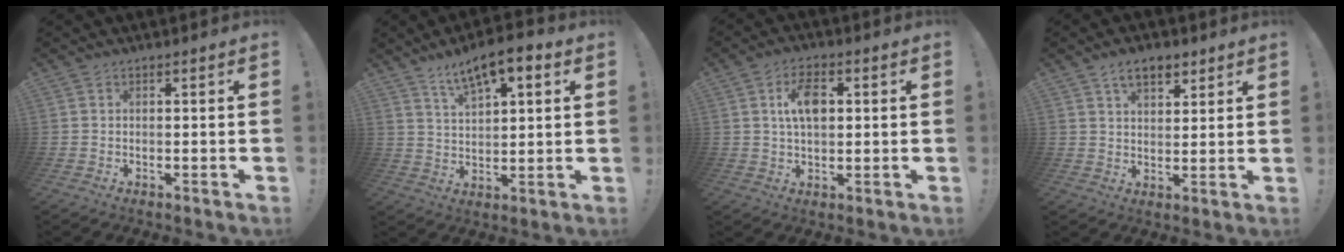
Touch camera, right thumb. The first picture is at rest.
{"total": 10.0, "force": [6.2, 3.8, 6.9], "torque": [-0.118, -0.024, 0.109]}
{"total": 8.4, "force": [1.8, 4.8, 6.6], "torque": [-0.098, 0.002, 0.030]}
{"total": 7.1, "force": [4.2, 4.0, 4.0], "torque": [-0.055, -0.012, 0.074]}